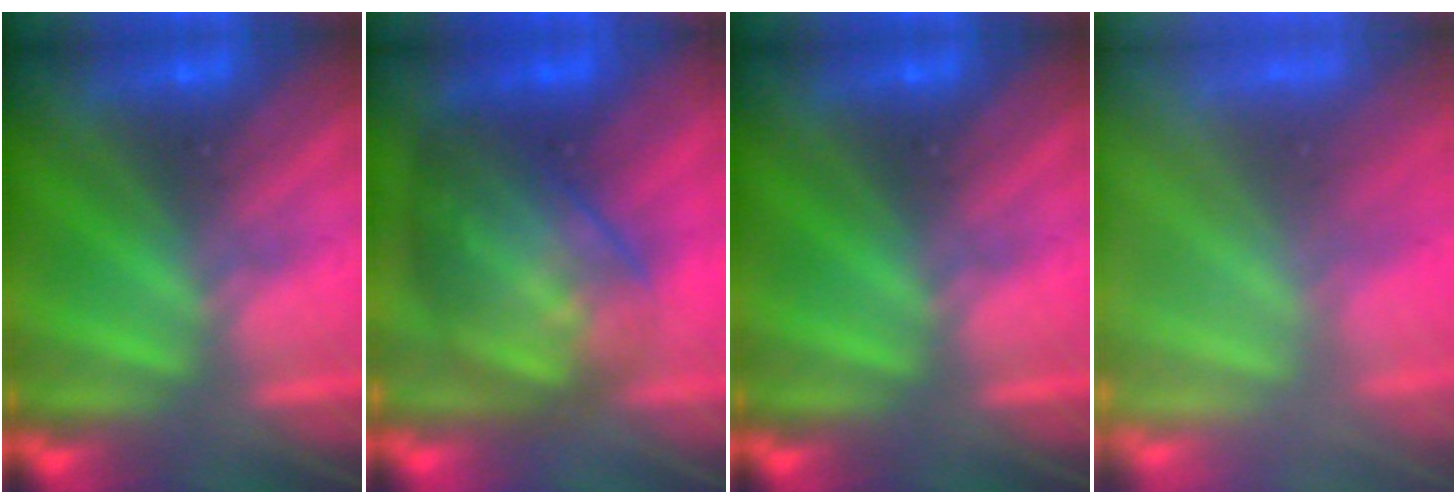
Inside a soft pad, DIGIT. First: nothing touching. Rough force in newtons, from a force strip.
{"total": 7.4}
{"total": 0.0}
{"total": 7.3}